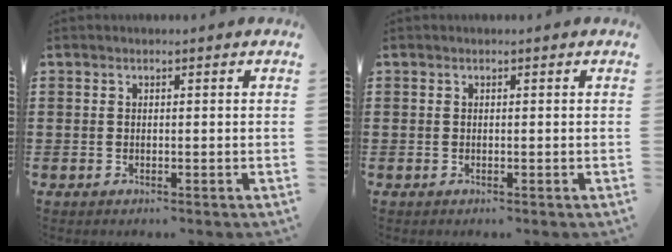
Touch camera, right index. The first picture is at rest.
{"total": 0.0}